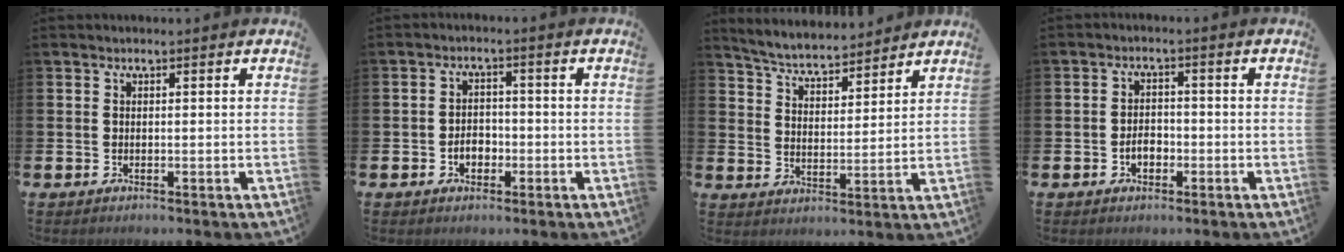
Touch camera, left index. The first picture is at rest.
{"total": 2.7, "force": [-1.0, 2.0, 1.4], "torque": [-0.017, -0.001, -0.026]}
{"total": 5.1, "force": [5.1, 0.7, 0.6], "torque": [-0.034, -0.037, 0.086]}
{"total": 2.6, "force": [-0.9, 1.8, 1.6], "torque": [-0.018, -0.001, -0.023]}